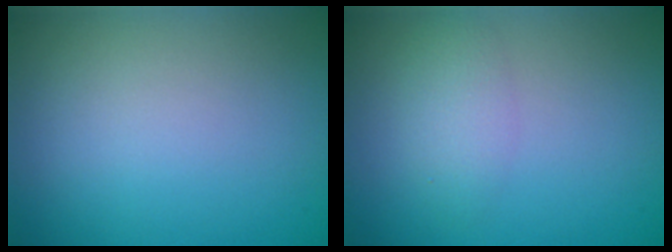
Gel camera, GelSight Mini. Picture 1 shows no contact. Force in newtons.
{"total": 2.1, "press": 2.1, "slide": 0.1}